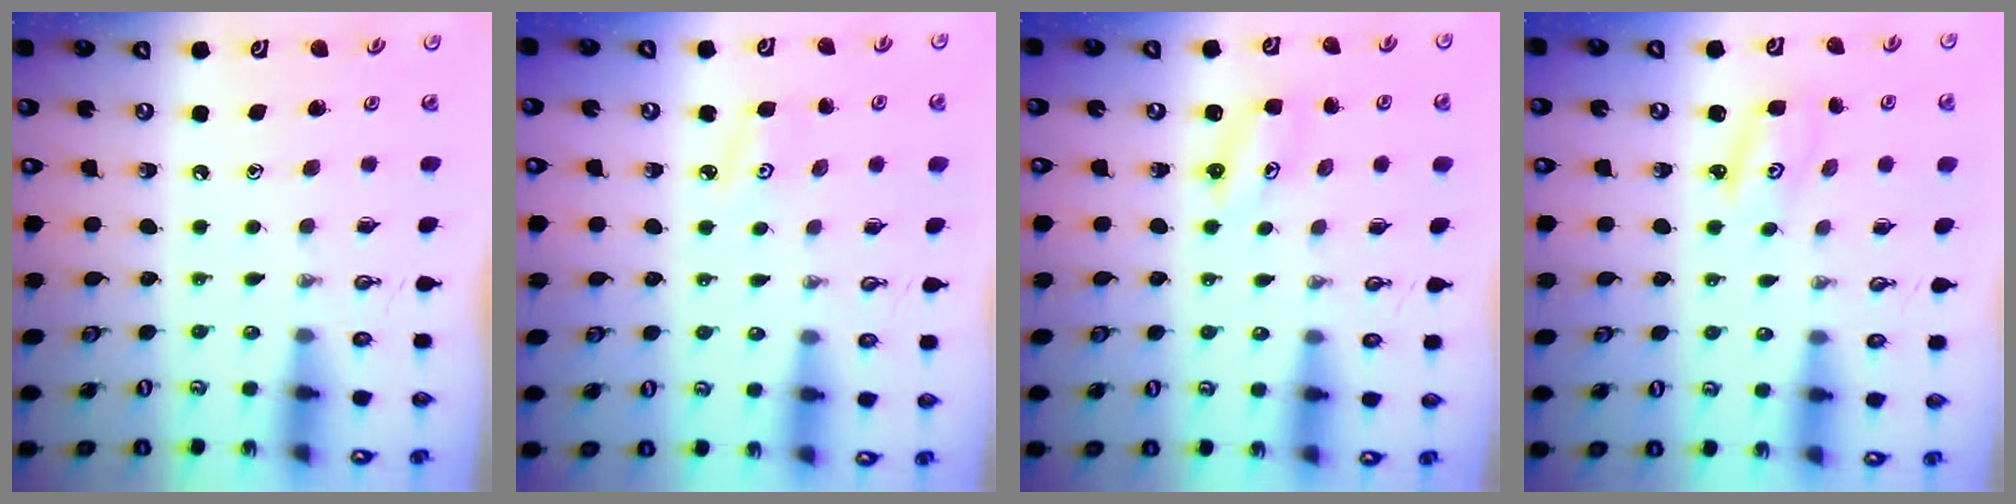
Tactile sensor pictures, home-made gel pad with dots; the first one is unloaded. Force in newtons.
{"total": 3.0, "press": 2.9, "slide": 0.4}
{"total": 2.8, "press": 2.8, "slide": 0.3}
{"total": 2.9, "press": 2.9, "slide": 0.4}